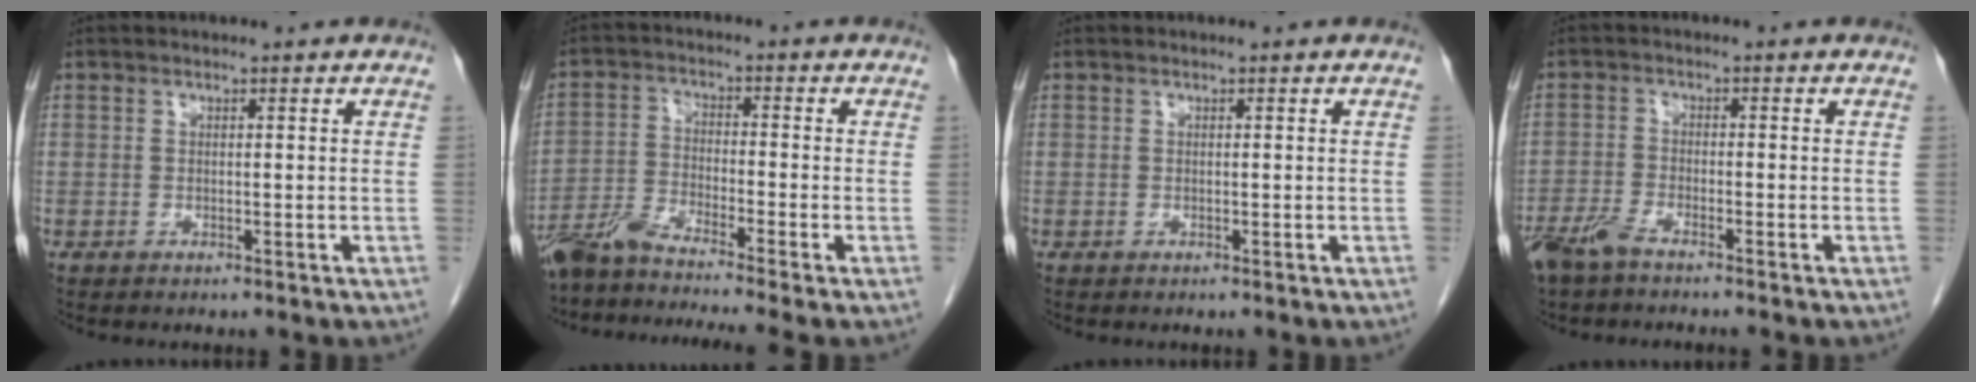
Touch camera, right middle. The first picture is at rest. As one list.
[{"total": 8.4, "force": [-7.5, -1.7, 3.6], "torque": [-0.065, -0.013, -0.134]}, {"total": 0.0}, {"total": 4.1, "force": [-3.4, 0.6, 2.3], "torque": [-0.051, -0.007, -0.070]}]